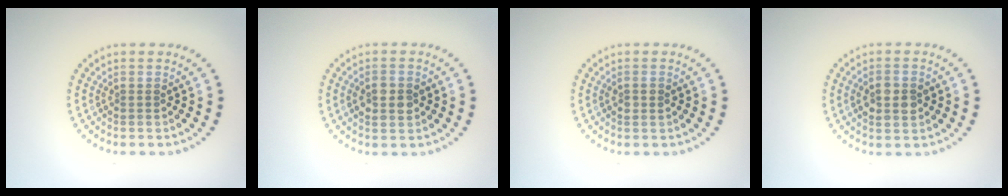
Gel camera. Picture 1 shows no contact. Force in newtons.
{"total": 2.9, "press": 2.9, "slide": 0.1}
{"total": 1.0, "press": 1.0, "slide": 0.2}
{"total": 2.9, "press": 2.9, "slide": 0.2}